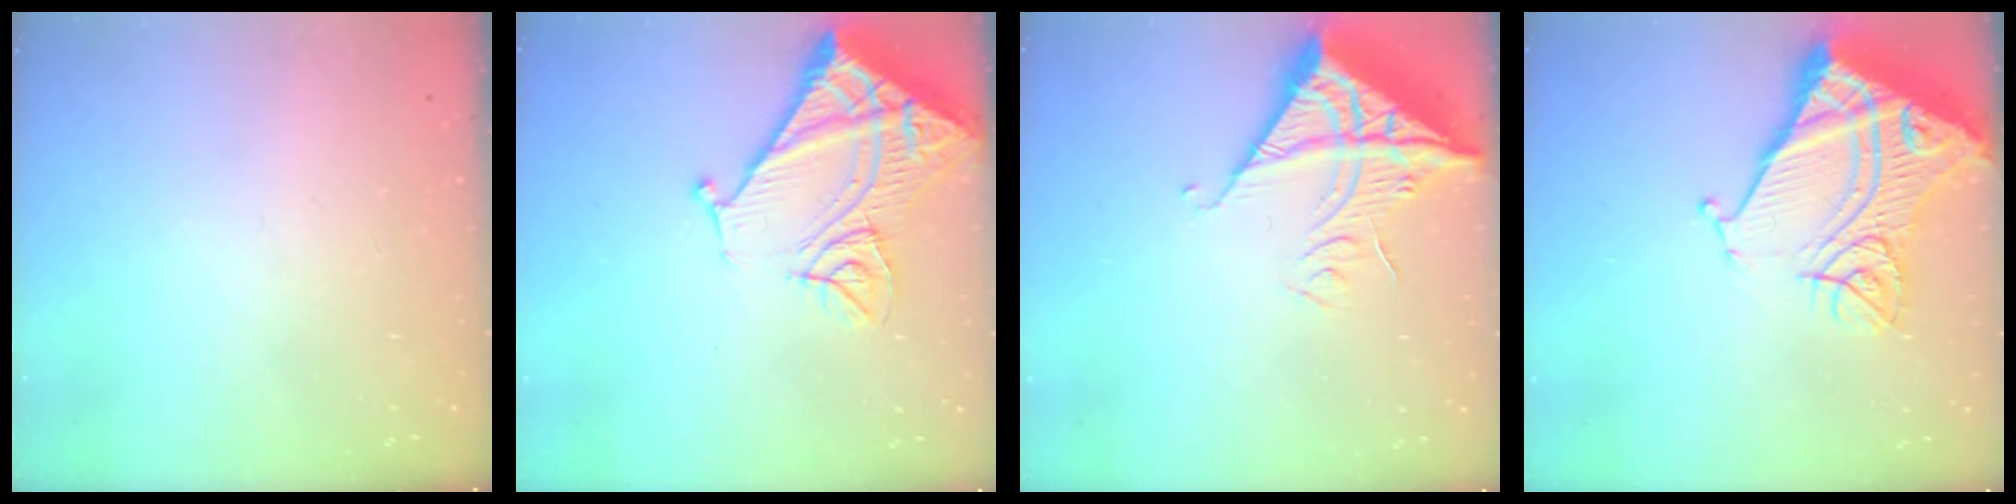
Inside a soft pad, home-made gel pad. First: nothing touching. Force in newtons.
{"total": 18.4, "press": 18.3, "slide": 2.4}
{"total": 15.7, "press": 15.6, "slide": 1.8}
{"total": 20.1, "press": 19.9, "slide": 2.6}